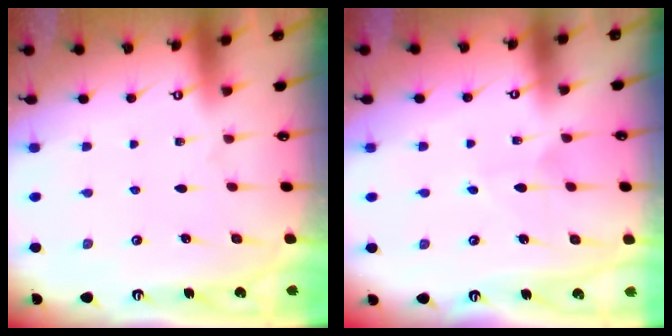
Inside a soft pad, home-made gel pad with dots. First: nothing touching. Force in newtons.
{"total": 4.5, "press": 4.4, "slide": 0.3}